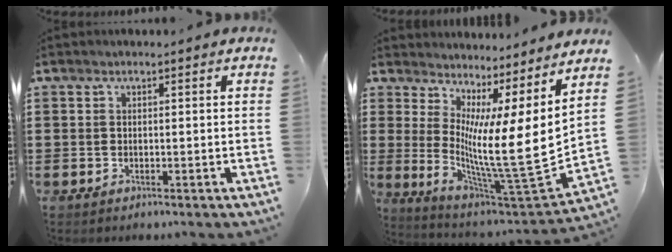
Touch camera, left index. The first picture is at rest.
{"total": 11.8, "force": [2.9, 1.2, 11.4], "torque": [-0.190, -0.077, 0.041]}